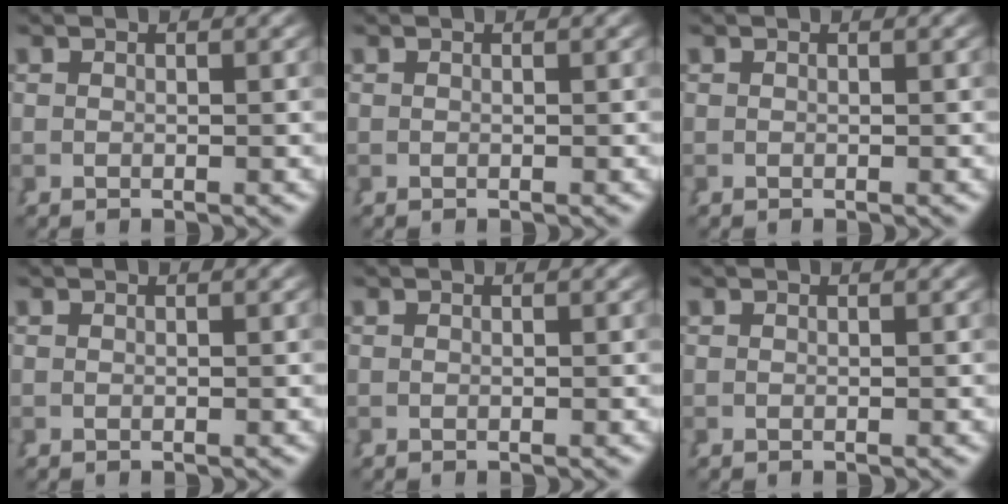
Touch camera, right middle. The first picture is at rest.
{"total": 0.0}
{"total": 0.0}
{"total": 0.0}
{"total": 0.0}
{"total": 0.0}